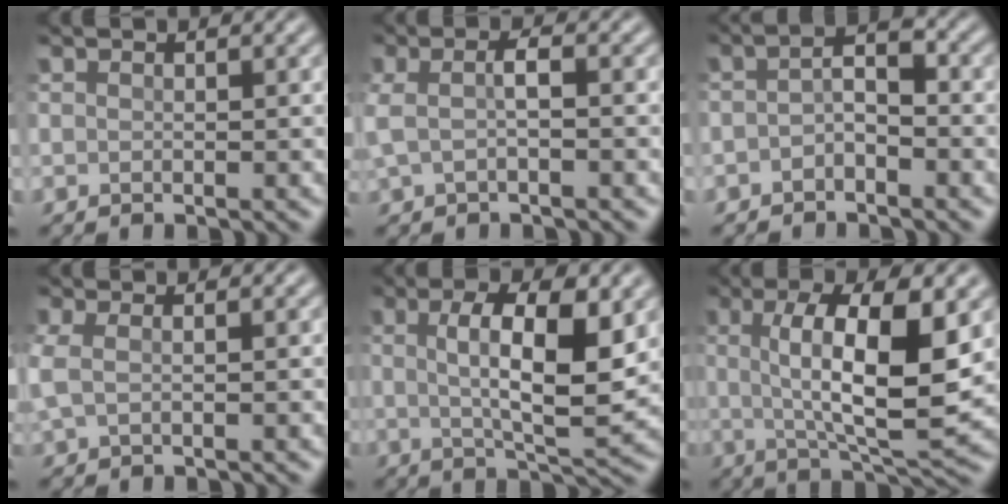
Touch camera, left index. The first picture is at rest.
{"total": 2.4, "force": [-0.5, 0.8, 2.2], "torque": [-0.052, 0.003, -0.013]}
{"total": 2.4, "force": [-1.2, 0.9, 1.8], "torque": [-0.038, 0.008, -0.031]}
{"total": 1.8, "force": [0.0, 0.8, 1.6], "torque": [-0.045, 0.004, -0.005]}
{"total": 8.1, "force": [1.2, 2.4, 7.6], "torque": [-0.121, -0.003, 0.018]}
{"total": 9.9, "force": [1.2, 2.8, 9.4], "torque": [-0.148, -0.006, 0.020]}